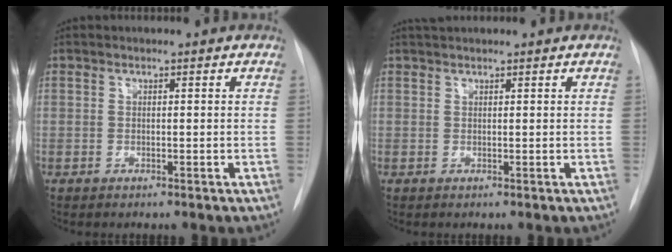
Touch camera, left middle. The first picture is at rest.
{"total": 1.5, "force": [1.5, 0.0, 0.4], "torque": [-0.007, 0.016, 0.029]}